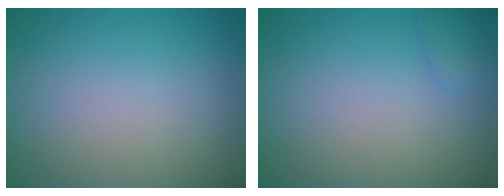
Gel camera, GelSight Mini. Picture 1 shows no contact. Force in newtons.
{"total": 0.8, "press": 0.8, "slide": 0.0}